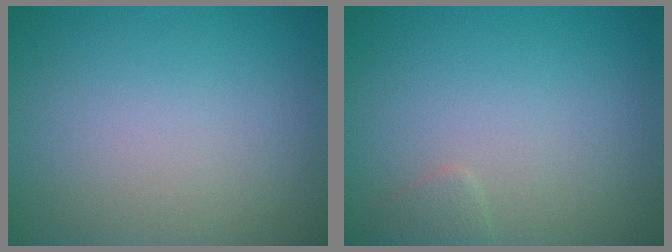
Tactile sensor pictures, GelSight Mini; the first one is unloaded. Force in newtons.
{"total": 0.9, "press": 0.9, "slide": 0.1}